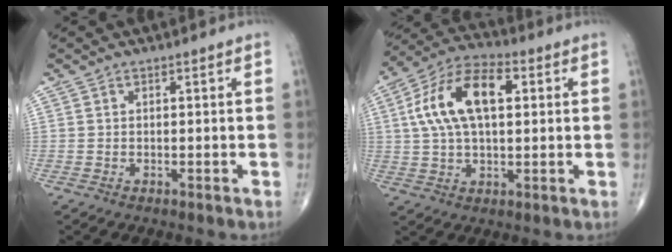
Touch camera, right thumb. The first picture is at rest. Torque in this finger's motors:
{"motor_torque": [-0.62, 1.19, 0.80, 0.22, 0.40]}